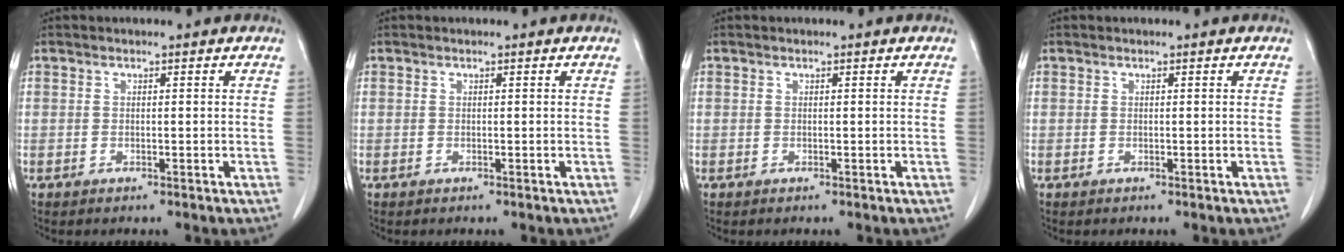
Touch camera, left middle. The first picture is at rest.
{"total": 0.0}
{"total": 0.0}
{"total": 0.0}